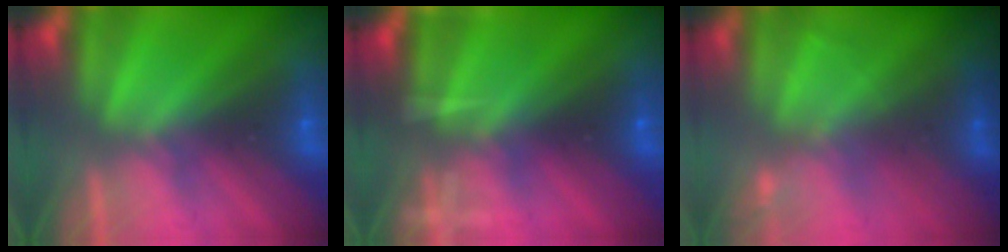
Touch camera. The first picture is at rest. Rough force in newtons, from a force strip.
{"total": 9.2}
{"total": 2.3}